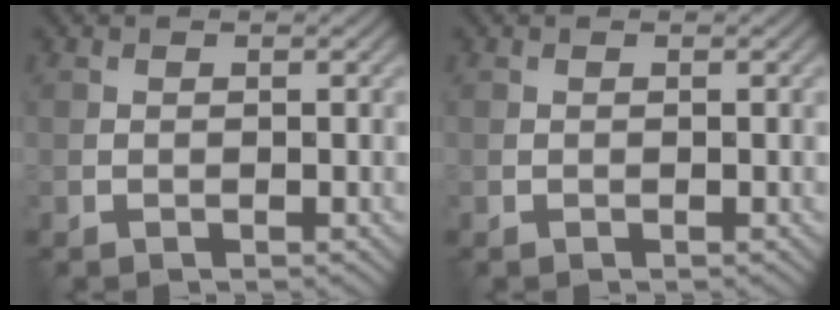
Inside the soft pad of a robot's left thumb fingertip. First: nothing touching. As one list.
[{"total": 0.0}]